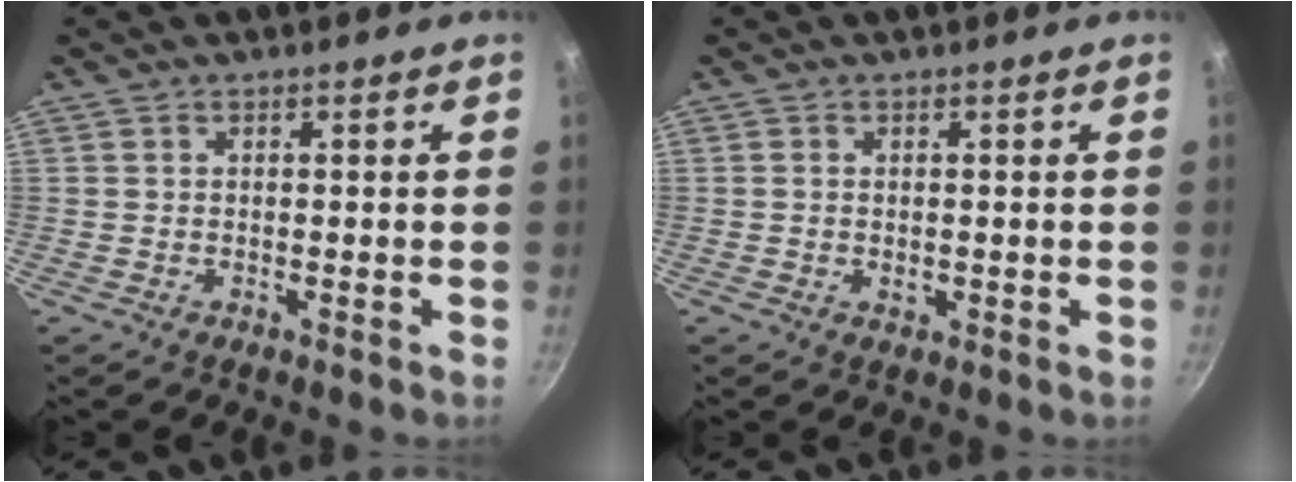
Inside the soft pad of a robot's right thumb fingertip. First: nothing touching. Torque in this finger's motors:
{"motor_torque": [-0.54, 0.45, -0.30, -0.10, -0.02]}